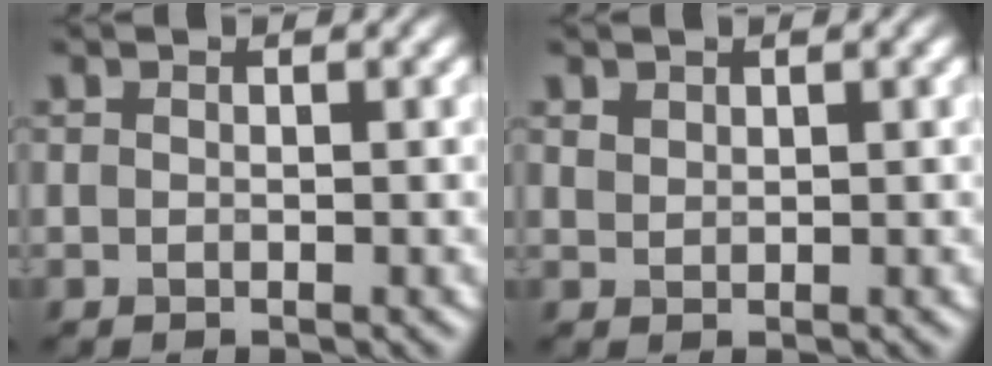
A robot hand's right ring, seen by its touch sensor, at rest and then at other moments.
{"total": 1.0, "force": [0.8, 0.6, 0.2], "torque": [-0.007, 0.000, 0.019]}